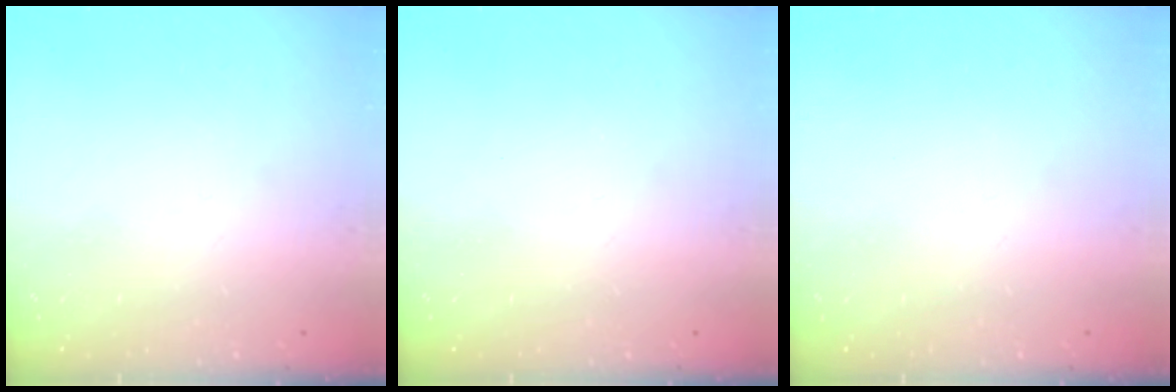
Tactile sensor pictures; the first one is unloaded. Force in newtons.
{"total": 0.0}
{"total": 0.0}